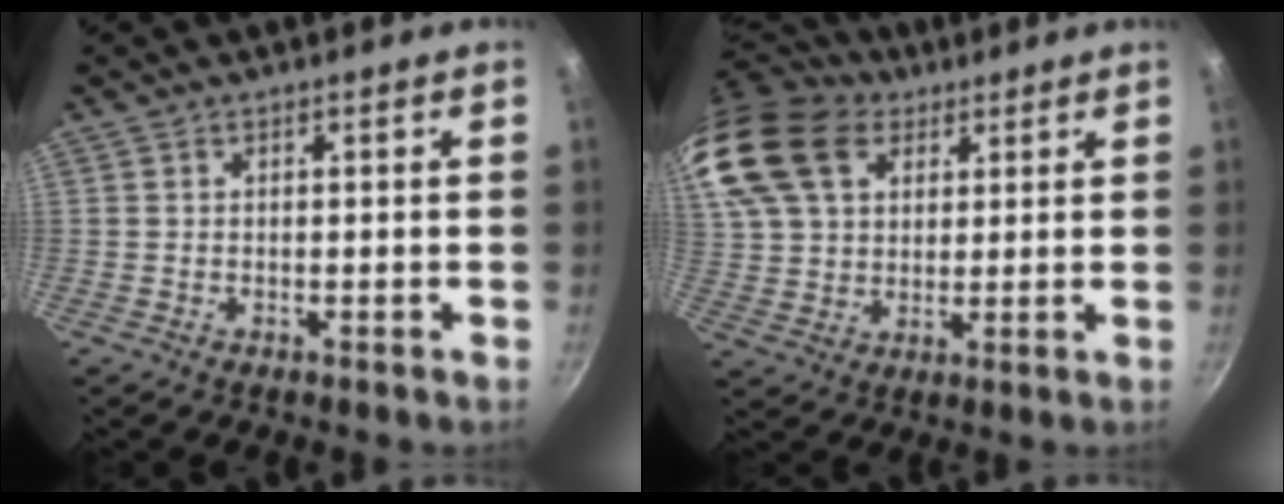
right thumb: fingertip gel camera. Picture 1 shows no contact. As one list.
[{"total": 20.8, "force": [10.9, 14.0, 10.8], "torque": [-0.229, 0.008, 0.204]}]